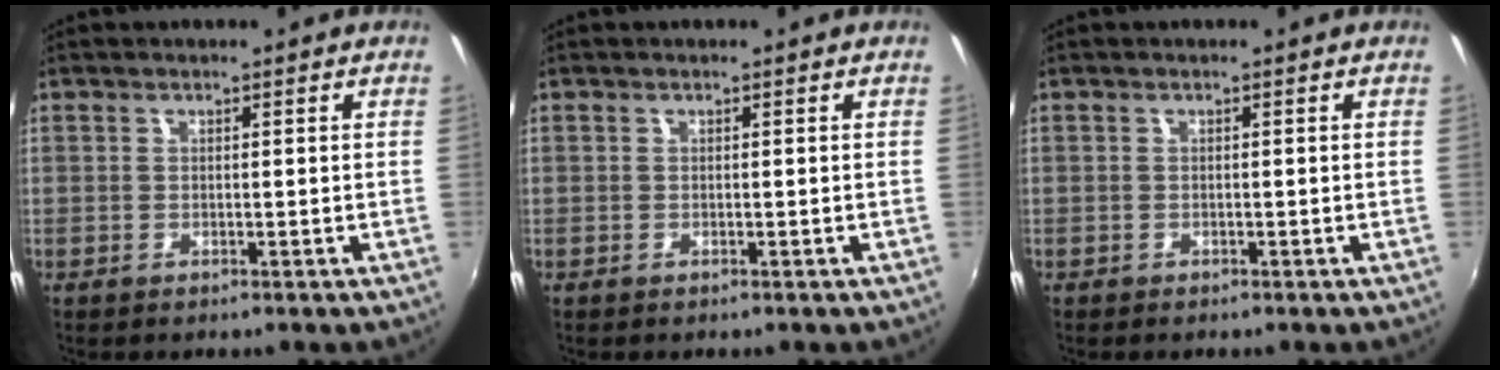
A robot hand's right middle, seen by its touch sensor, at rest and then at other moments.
{"total": 0.0}
{"total": 0.0}